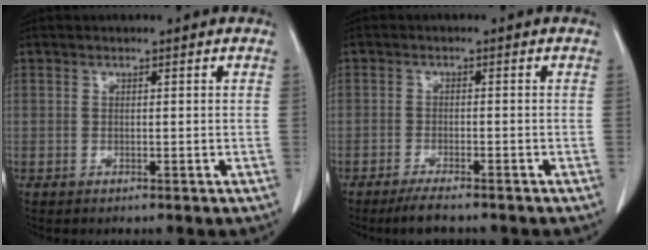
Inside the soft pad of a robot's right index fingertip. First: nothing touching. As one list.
[{"total": 4.3, "force": [-3.6, 0.5, 2.3], "torque": [-0.041, -0.009, -0.059]}]